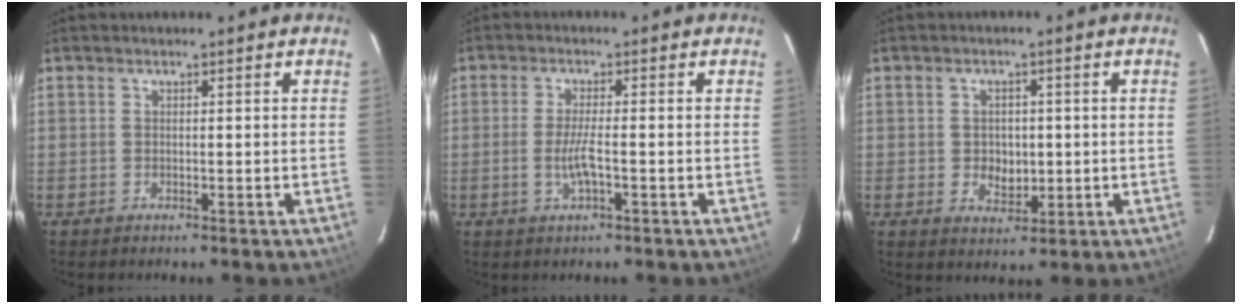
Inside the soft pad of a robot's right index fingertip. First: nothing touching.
{"total": 4.2, "force": [-1.3, 0.5, 4.0], "torque": [-0.079, -0.004, -0.024]}
{"total": 4.5, "force": [-0.4, 3.6, 2.7], "torque": [-0.045, 0.000, 0.000]}